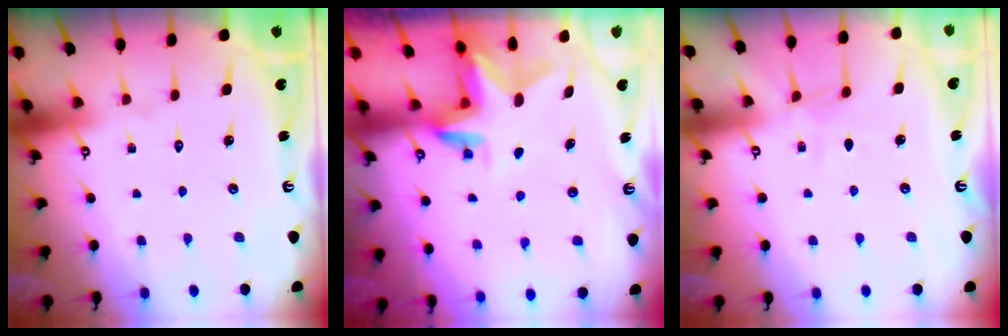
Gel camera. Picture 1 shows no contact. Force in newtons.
{"total": 3.2, "press": 3.2, "slide": 0.4}
{"total": 4.9, "press": 4.9, "slide": 0.1}